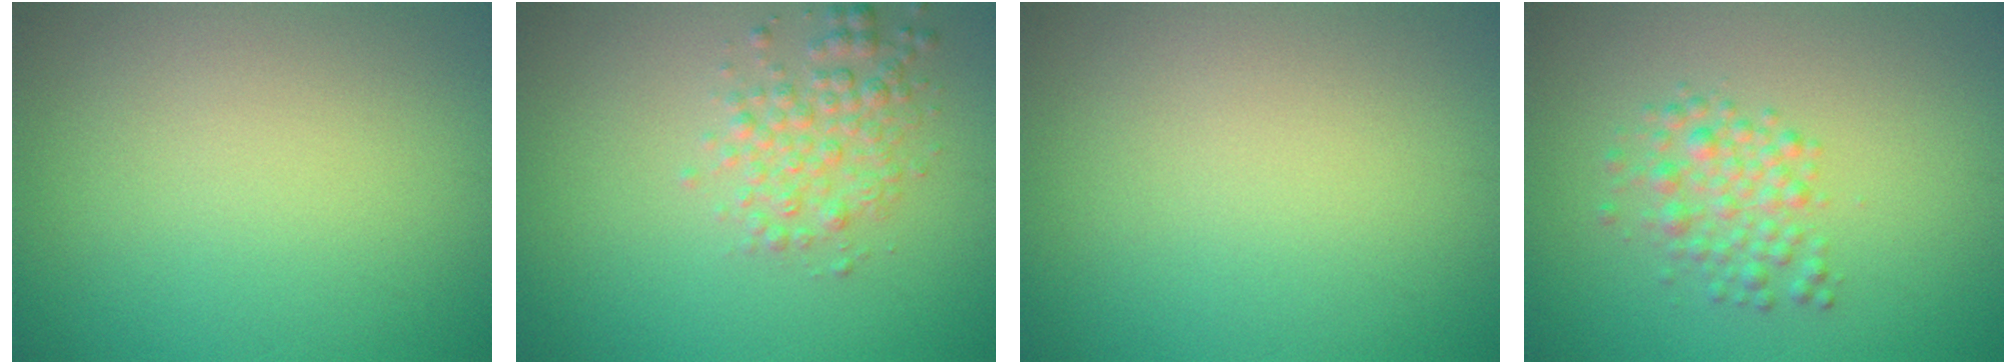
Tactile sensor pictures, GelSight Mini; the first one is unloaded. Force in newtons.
{"total": 2.8, "press": 2.8, "slide": 0.0}
{"total": 0.0}
{"total": 2.7, "press": 2.7, "slide": 0.1}